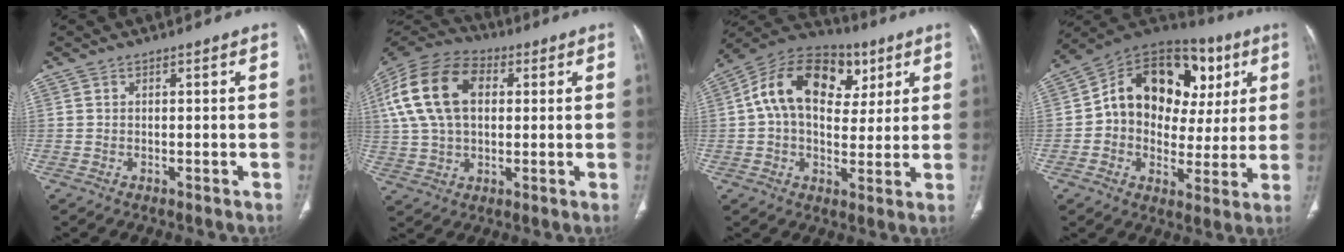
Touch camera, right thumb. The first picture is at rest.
{"total": 18.8, "force": [4.1, 12.1, 13.8], "torque": [-0.267, 0.021, 0.068]}
{"total": 19.4, "force": [5.6, 12.8, 13.5], "torque": [-0.200, 0.014, 0.082]}
{"total": 22.1, "force": [5.7, 15.7, 14.4], "torque": [-0.170, 0.035, 0.088]}